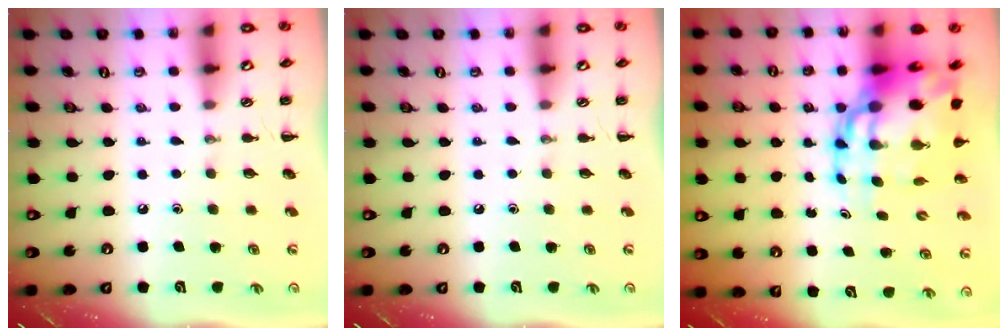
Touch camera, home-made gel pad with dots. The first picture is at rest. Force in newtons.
{"total": 0.0}
{"total": 18.9, "press": 18.1, "slide": 5.4}